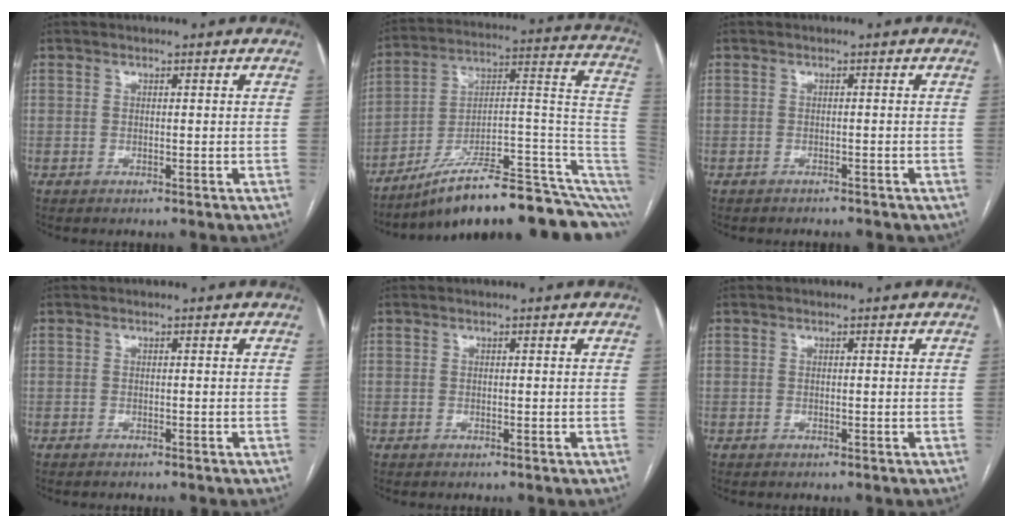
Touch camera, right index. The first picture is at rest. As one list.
[{"total": 23.4, "force": [-14.4, 4.7, 17.8], "torque": [-0.159, 0.069, -0.214]}, {"total": 4.2, "force": [-3.6, 1.8, 1.2], "torque": [-0.017, 0.000, -0.037]}, {"total": 1.2, "force": [-1.1, 0.4, 0.3], "torque": [-0.010, -0.001, -0.014]}, {"total": 0.0}, {"total": 0.0}]